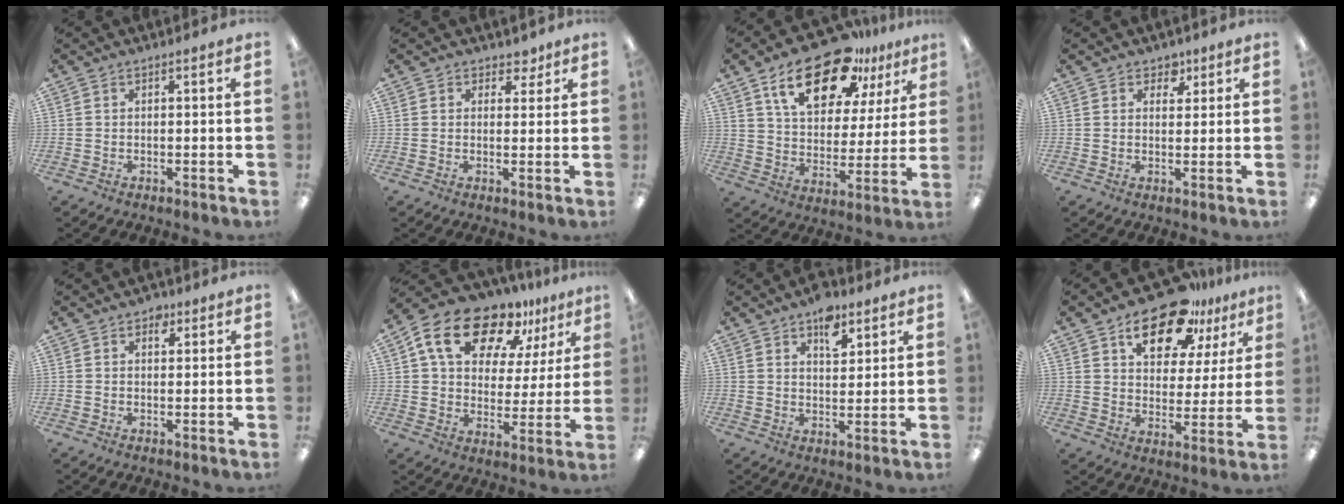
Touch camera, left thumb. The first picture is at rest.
{"total": 3.1, "force": [2.0, 2.3, 0.5], "torque": [0.011, -0.009, 0.033]}
{"total": 20.9, "force": [13.3, 10.2, 12.5], "torque": [-0.199, -0.060, 0.226]}
{"total": 3.6, "force": [2.4, 2.5, 1.1], "torque": [0.003, -0.011, 0.036]}
{"total": 2.6, "force": [1.4, 1.7, 1.5], "torque": [0.002, -0.008, 0.016]}
{"total": 18.3, "force": [12.0, 9.9, 9.5], "torque": [-0.170, -0.064, 0.213]}
{"total": 6.4, "force": [4.0, 3.5, 3.6], "torque": [-0.032, -0.018, 0.064]}
{"total": 17.5, "force": [11.7, 8.6, 9.8], "torque": [-0.150, -0.058, 0.201]}